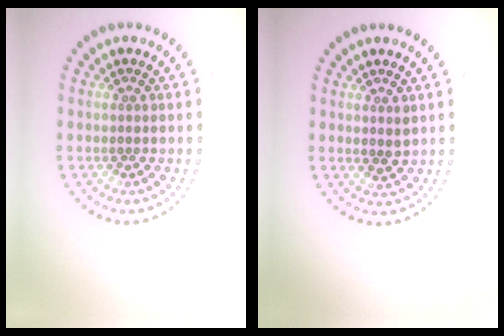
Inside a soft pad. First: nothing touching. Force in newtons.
{"total": 1.1, "press": 1.1, "slide": 0.3}